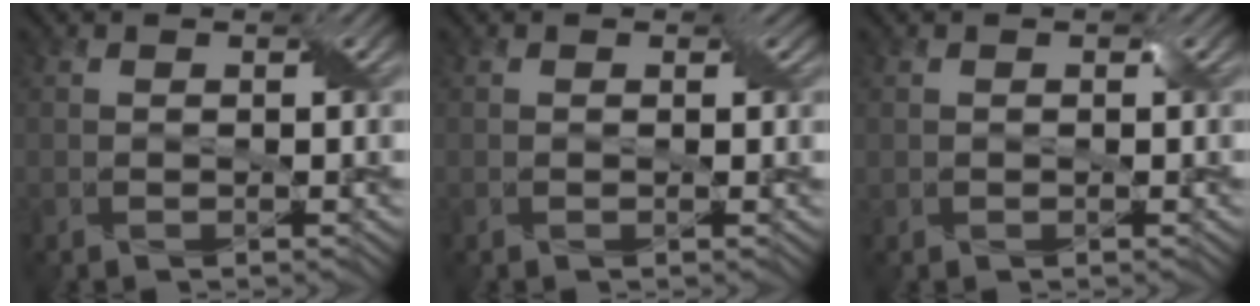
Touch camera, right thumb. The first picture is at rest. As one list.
[{"total": 0.9, "force": [0.4, 0.6, 0.5], "torque": [-0.005, -0.001, 0.004]}, {"total": 0.8, "force": [0.2, 0.7, 0.1], "torque": [-0.009, -0.002, 0.006]}]